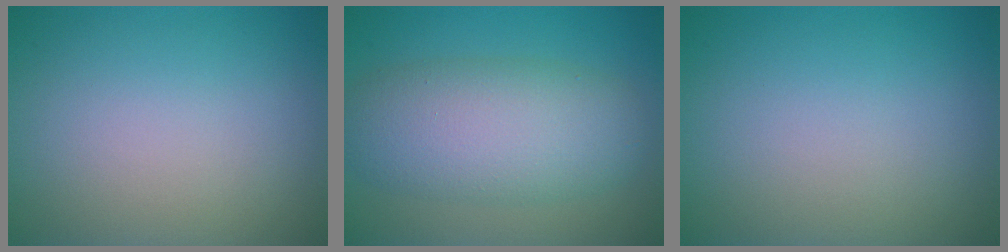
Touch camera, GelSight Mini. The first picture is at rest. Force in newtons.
{"total": 7.5, "press": 7.4, "slide": 0.4}
{"total": 0.0}